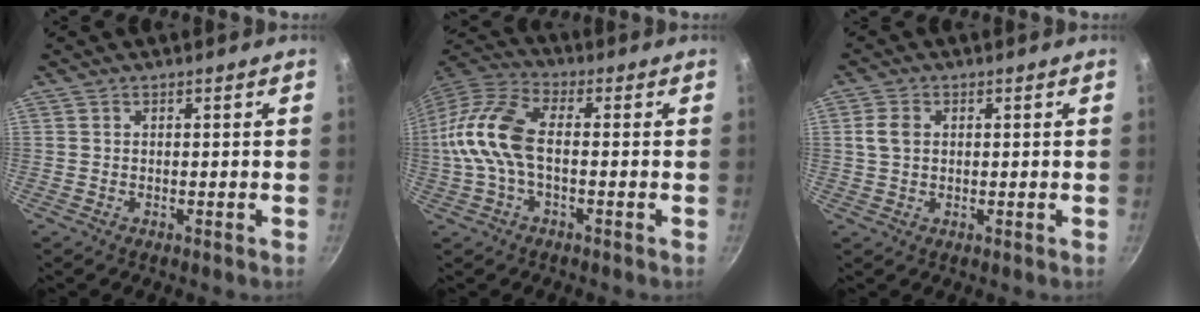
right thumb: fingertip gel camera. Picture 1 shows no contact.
{"total": 13.1, "force": [-0.9, 6.8, 11.1], "torque": [-0.233, 0.033, -0.036]}
{"total": 3.6, "force": [0.7, 2.7, 2.3], "torque": [-0.039, 0.005, 0.011]}